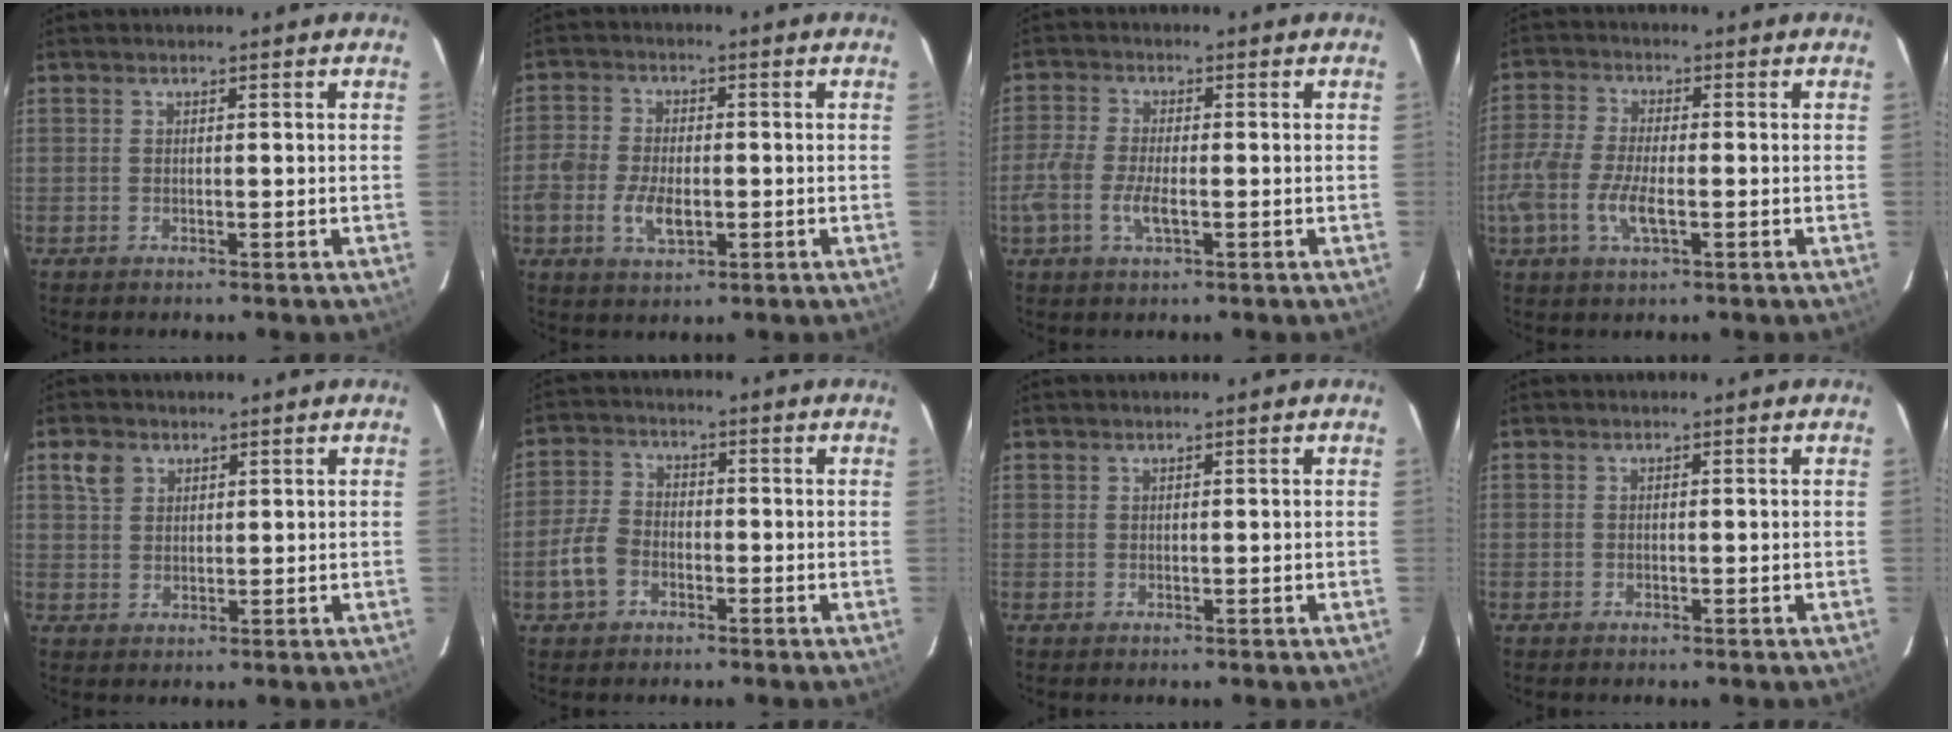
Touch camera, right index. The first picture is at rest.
{"total": 7.1, "force": [-2.2, 4.2, 5.3], "torque": [-0.115, -0.002, -0.042]}
{"total": 5.2, "force": [-2.0, 2.0, 4.4], "torque": [-0.101, -0.003, -0.042]}
{"total": 8.2, "force": [-2.8, 3.1, 7.0], "torque": [-0.158, -0.005, -0.060]}
{"total": 3.9, "force": [2.0, 2.9, 1.6], "torque": [-0.025, 0.014, 0.042]}
{"total": 6.3, "force": [-2.7, 4.6, 3.4], "torque": [-0.079, 0.011, -0.049]}
{"total": 0.0}
{"total": 0.0}